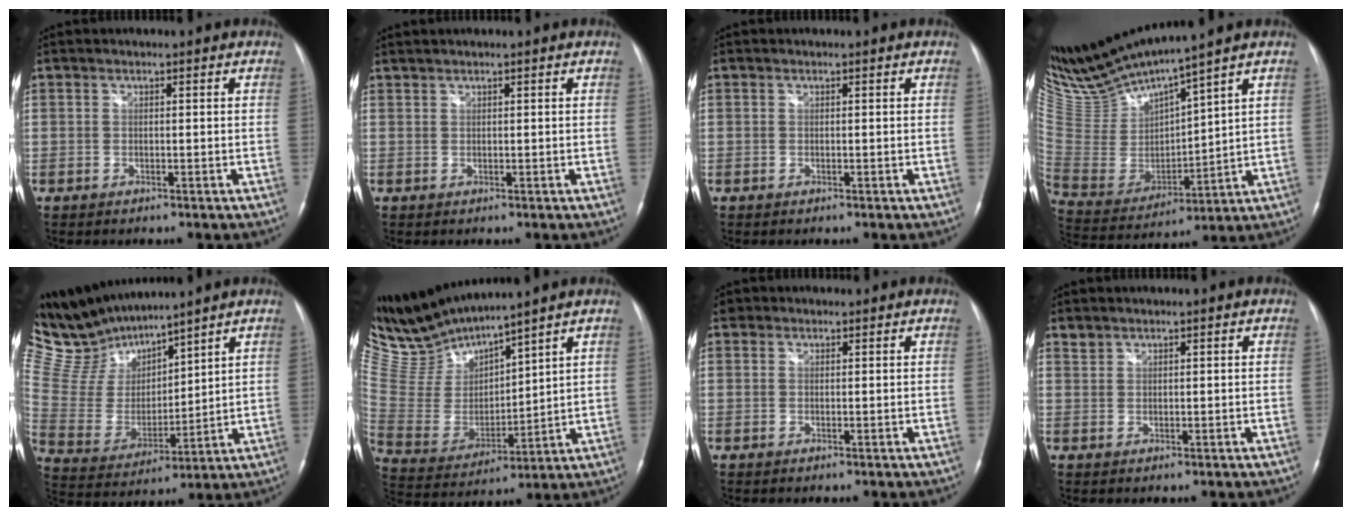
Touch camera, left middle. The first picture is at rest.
{"total": 1.0, "force": [0.9, -0.1, 0.3], "torque": [-0.009, 0.011, 0.024]}
{"total": 0.0}
{"total": 14.3, "force": [13.3, -0.5, 5.2], "torque": [-0.118, -0.017, 0.277]}
{"total": 13.8, "force": [13.1, 2.3, 3.4], "torque": [-0.092, 0.008, 0.276]}
{"total": 11.1, "force": [10.9, -0.2, 1.9], "torque": [-0.067, -0.003, 0.240]}
{"total": 1.3, "force": [0.9, 0.9, -0.1], "torque": [0.005, 0.011, 0.012]}
{"total": 1.1, "force": [1.0, 0.4, -0.1], "torque": [0.001, 0.006, 0.021]}